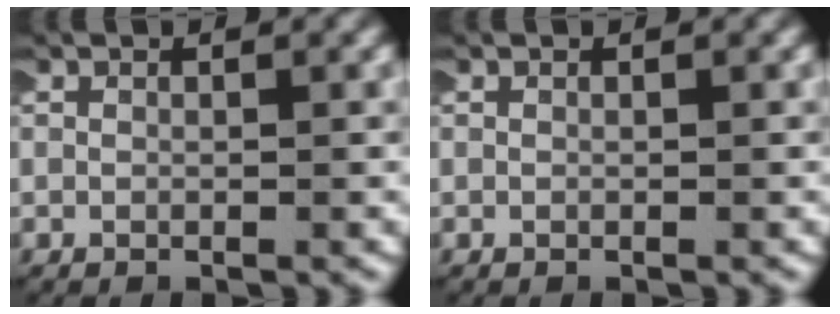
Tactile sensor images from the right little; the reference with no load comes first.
{"total": 0.0}